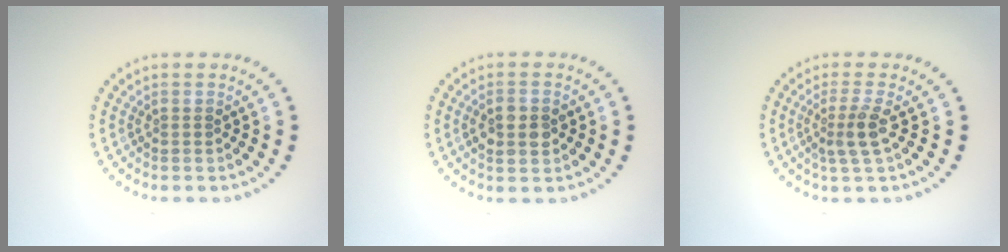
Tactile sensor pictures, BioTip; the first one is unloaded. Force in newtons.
{"total": 2.7, "press": 2.7, "slide": 0.2}
{"total": 2.5, "press": 1.9, "slide": 1.5}